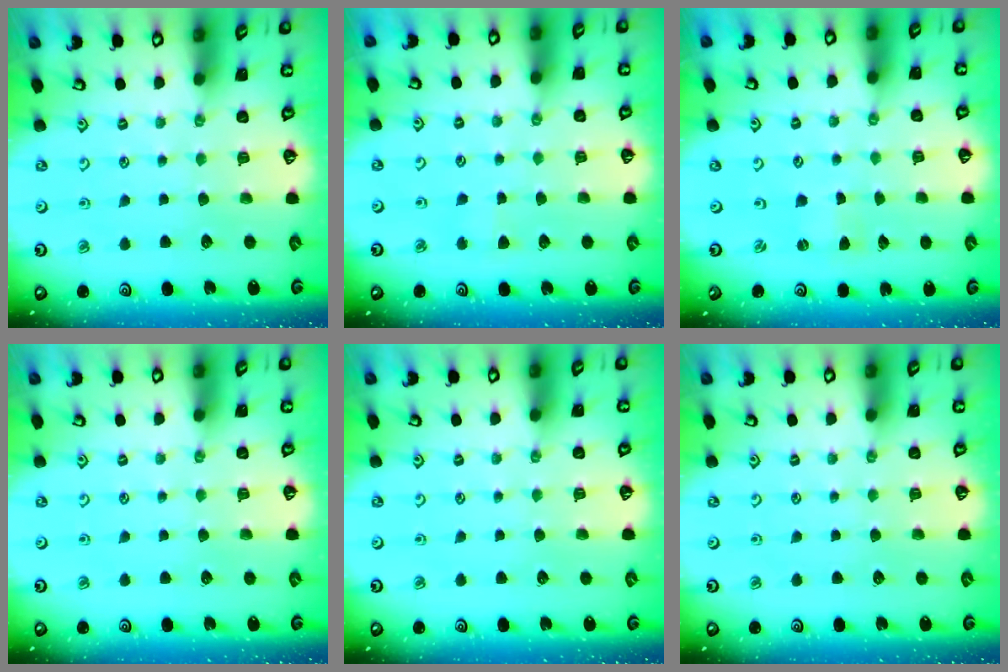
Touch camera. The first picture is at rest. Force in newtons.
{"total": 2.7, "press": 2.6, "slide": 0.4}
{"total": 0.8, "press": 0.7, "slide": 0.2}
{"total": 0.0}
{"total": 0.0}
{"total": 0.0}